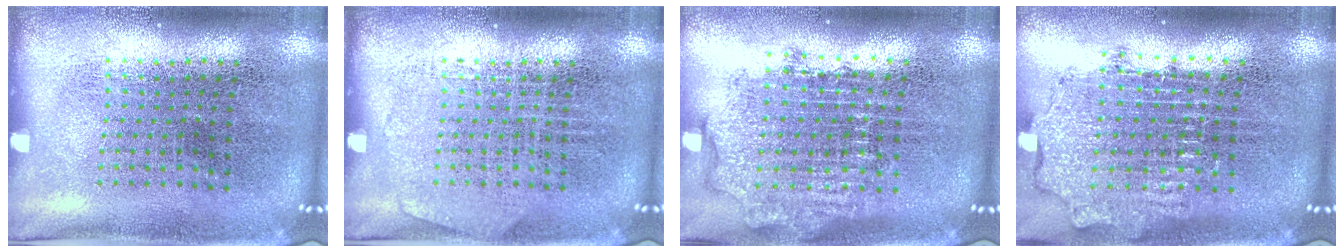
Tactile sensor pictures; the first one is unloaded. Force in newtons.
{"total": 0.6, "press": 0.6, "slide": 0.1}
{"total": 1.8, "press": 1.5, "slide": 1.1}
{"total": 1.9, "press": 1.5, "slide": 1.1}